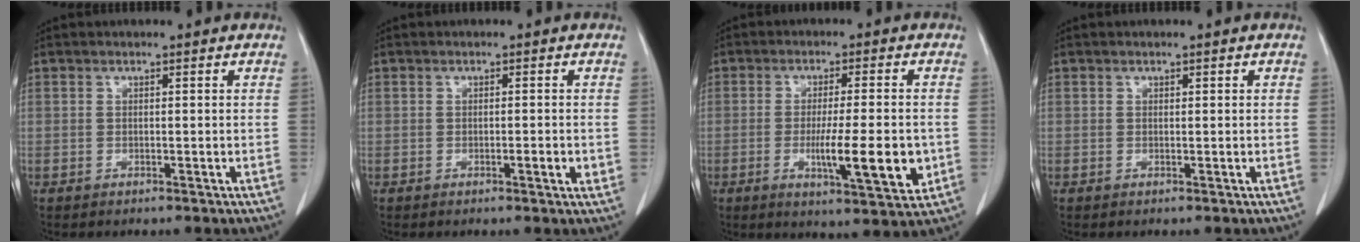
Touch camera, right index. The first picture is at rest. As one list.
[{"total": 1.8, "force": [-0.5, 0.3, 1.7], "torque": [-0.027, -0.001, -0.007]}, {"total": 9.7, "force": [-2.1, 1.7, 9.3], "torque": [-0.139, -0.016, -0.025]}, {"total": 0.0}]